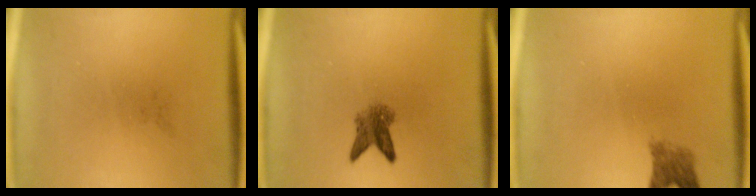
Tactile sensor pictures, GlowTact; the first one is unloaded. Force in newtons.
{"total": 3.3}
{"total": 2.7}